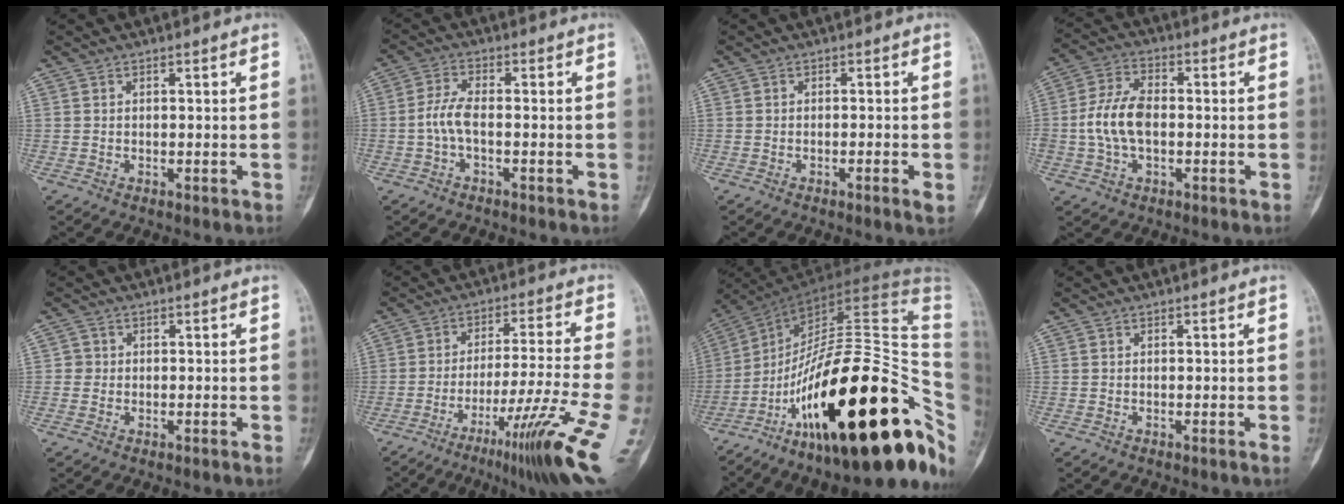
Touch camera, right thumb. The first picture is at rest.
{"total": 4.2, "force": [-1.1, 1.6, 3.7], "torque": [-0.087, 0.011, -0.026]}
{"total": 1.9, "force": [-0.7, 0.2, 1.8], "torque": [-0.036, -0.004, -0.013]}
{"total": 9.2, "force": [-0.9, 5.4, 7.4], "torque": [-0.153, 0.022, -0.022]}
{"total": 1.2, "force": [-0.2, 1.1, 0.2], "torque": [0.007, 0.005, -0.008]}
{"total": 15.7, "force": [-7.5, -0.1, 13.8], "torque": [-0.228, 0.028, -0.119]}
{"total": 38.8, "force": [-12.5, 14.1, 34.0], "torque": [-0.442, 0.090, -0.190]}
{"total": 0.0}